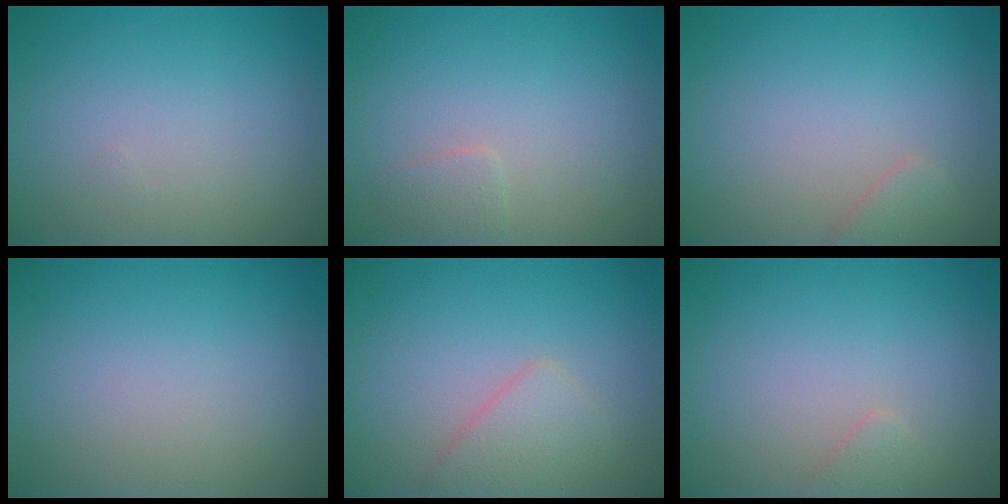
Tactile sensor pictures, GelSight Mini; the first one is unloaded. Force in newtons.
{"total": 1.0, "press": 1.0, "slide": 0.0}
{"total": 1.3, "press": 1.3, "slide": 0.1}
{"total": 0.0}
{"total": 2.5, "press": 2.5, "slide": 0.1}
{"total": 0.9, "press": 0.9, "slide": 0.1}